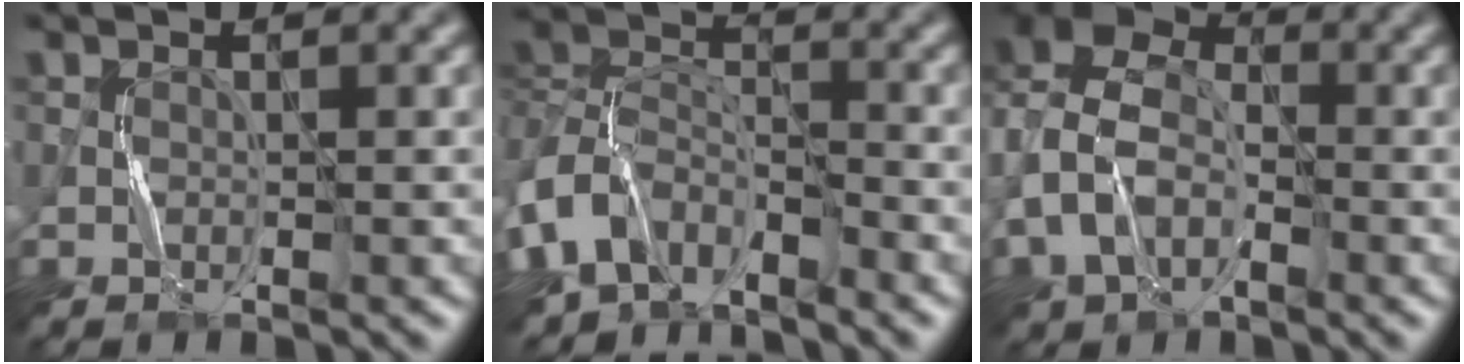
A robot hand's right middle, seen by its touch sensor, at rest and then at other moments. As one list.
[{"total": 7.6, "force": [-4.4, 5.1, 3.7], "torque": [-0.075, -0.006, -0.100]}, {"total": 9.9, "force": [-1.5, 7.4, 6.4], "torque": [-0.159, 0.003, -0.041]}]